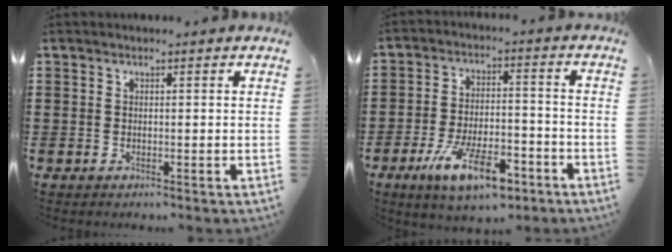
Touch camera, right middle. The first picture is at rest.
{"total": 10.5, "force": [-6.4, 3.5, 7.5], "torque": [-0.146, 0.009, -0.117]}